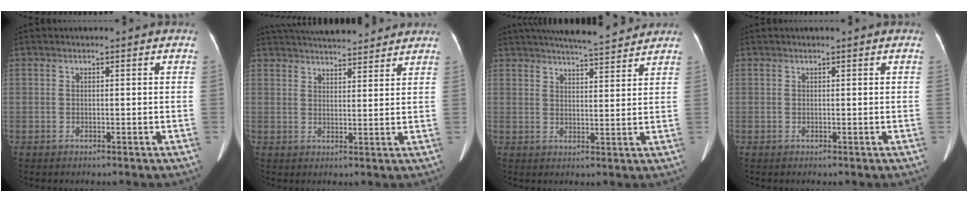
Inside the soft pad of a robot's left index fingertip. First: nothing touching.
{"total": 15.6, "force": [14.3, 3.1, 5.4], "torque": [-0.093, 0.036, 0.208]}
{"total": 11.8, "force": [10.8, 1.3, 4.7], "torque": [-0.074, 0.012, 0.150]}
{"total": 1.0, "force": [0.9, -0.1, 0.4], "torque": [-0.007, 0.018, 0.017]}